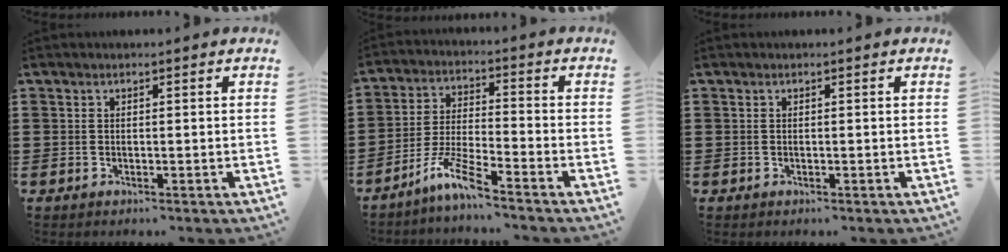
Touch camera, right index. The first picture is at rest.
{"total": 7.0, "force": [-5.7, 0.1, 4.0], "torque": [-0.100, -0.012, -0.115]}
{"total": 0.0}